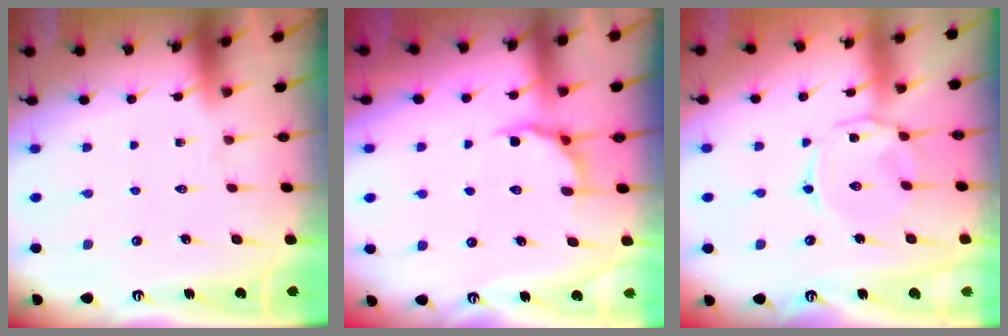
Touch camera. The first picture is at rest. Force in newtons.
{"total": 4.7, "press": 4.1, "slide": 2.2}
{"total": 3.8, "press": 3.8, "slide": 0.5}